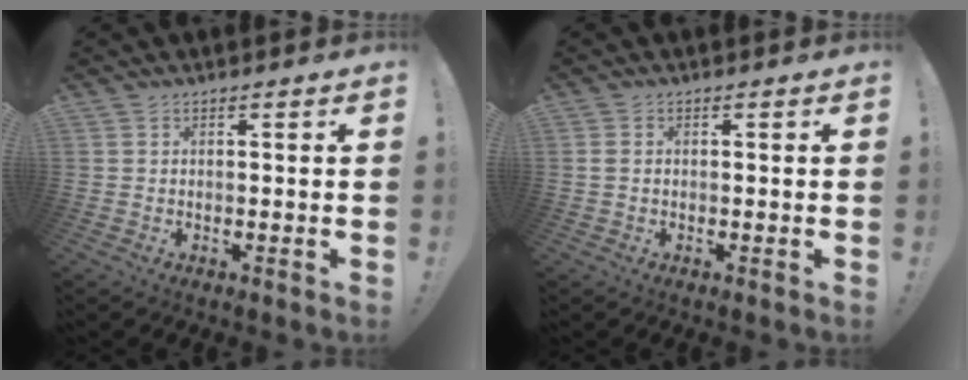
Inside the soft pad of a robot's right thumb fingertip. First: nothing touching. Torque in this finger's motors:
{"motor_torque": [-0.15, 0.05, -0.03, 0.14, 0.08]}